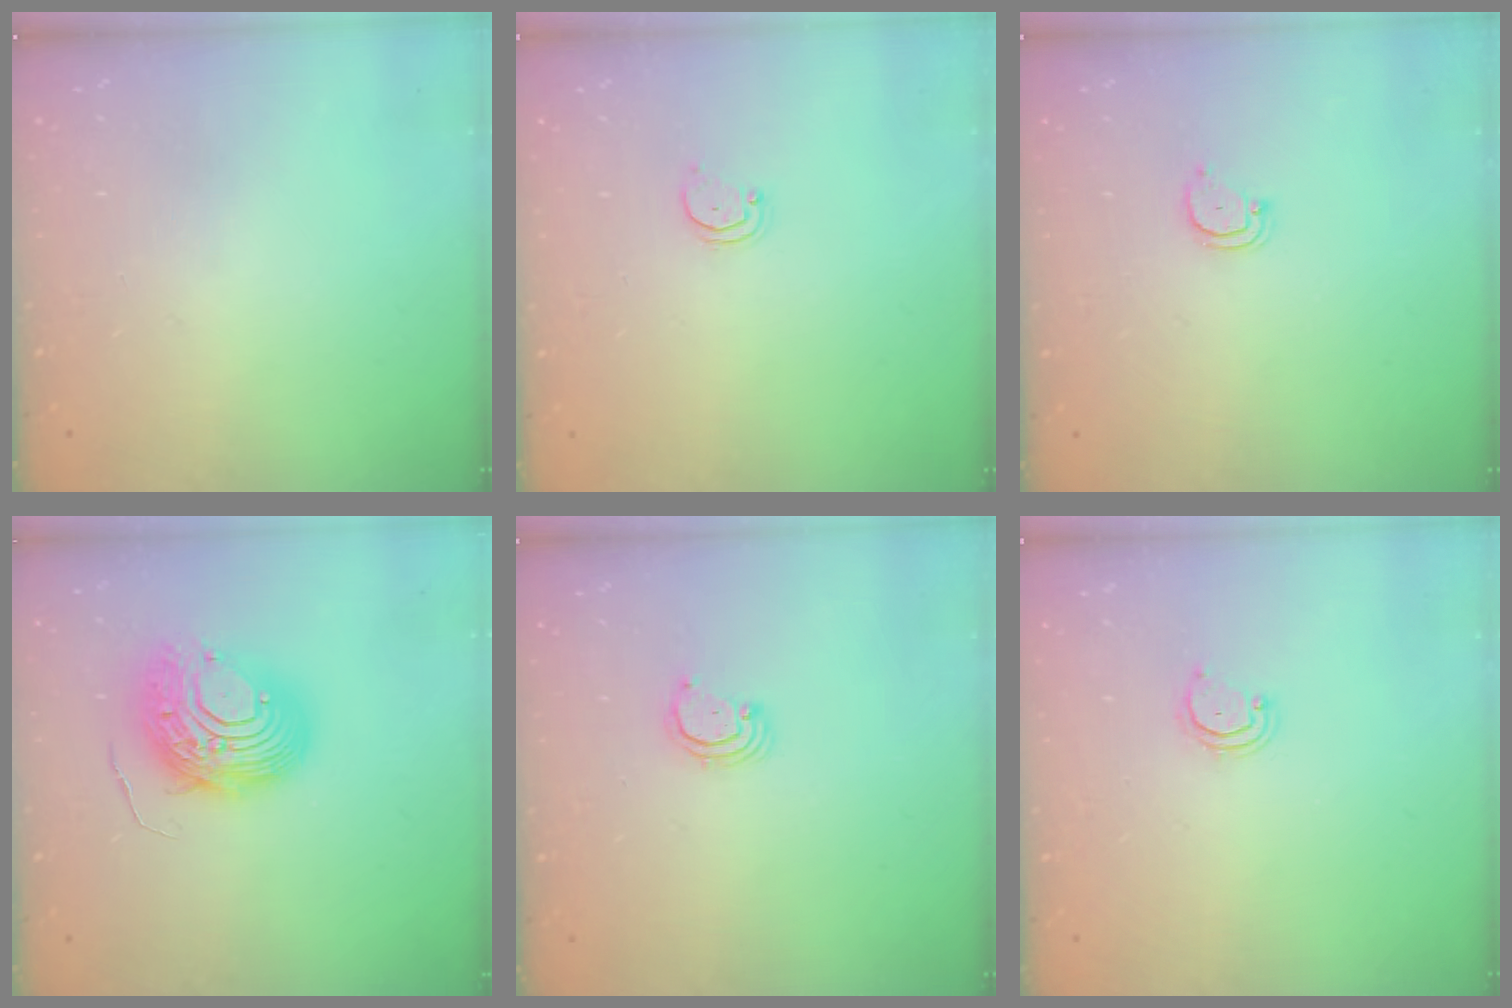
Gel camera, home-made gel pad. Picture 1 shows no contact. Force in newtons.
{"total": 1.5, "press": 1.5, "slide": 0.1}
{"total": 2.4, "press": 2.4, "slide": 0.2}
{"total": 12.5, "press": 12.4, "slide": 1.3}
{"total": 2.5, "press": 2.5, "slide": 0.2}
{"total": 3.1, "press": 3.1, "slide": 0.2}